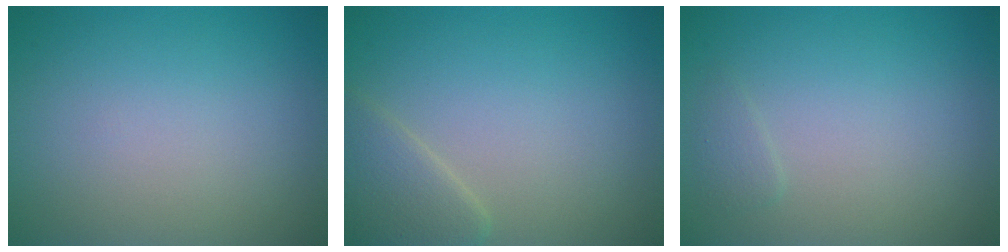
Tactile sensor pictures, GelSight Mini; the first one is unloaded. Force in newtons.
{"total": 2.7, "press": 2.6, "slide": 0.2}
{"total": 0.8, "press": 0.8, "slide": 0.1}